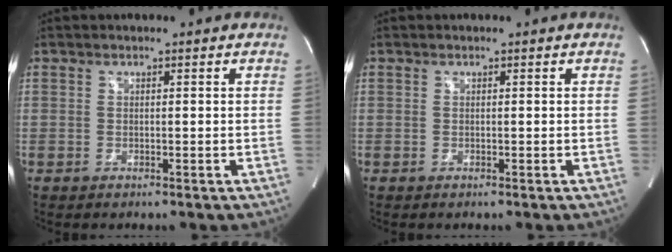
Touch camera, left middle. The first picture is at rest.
{"total": 0.0}